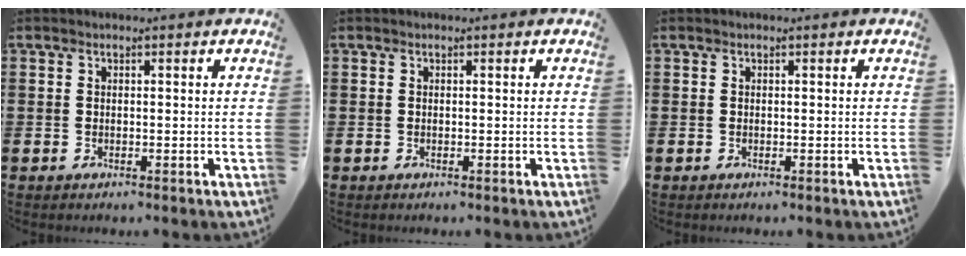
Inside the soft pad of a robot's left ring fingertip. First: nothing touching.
{"total": 0.0}
{"total": 0.0}